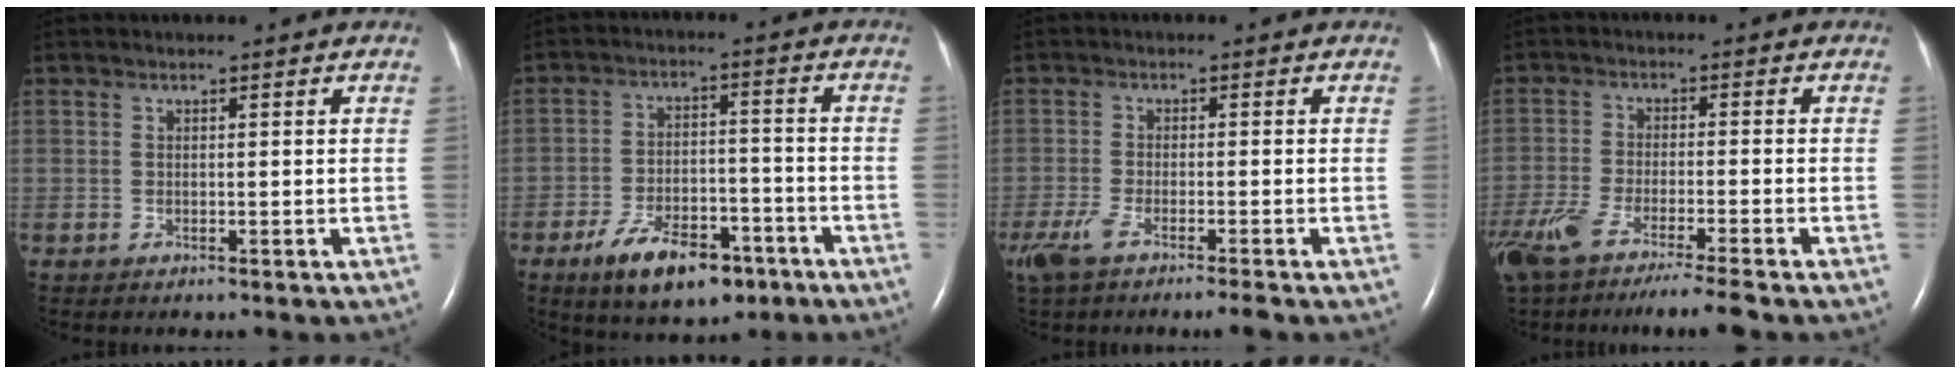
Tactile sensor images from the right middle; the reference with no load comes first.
{"total": 11.1, "force": [-6.8, 5.0, 7.3], "torque": [-0.126, -0.001, -0.106]}
{"total": 6.2, "force": [-4.5, 0.2, 4.2], "torque": [-0.077, -0.016, -0.081]}
{"total": 12.8, "force": [-10.0, 0.1, 8.0], "torque": [-0.147, -0.033, -0.167]}